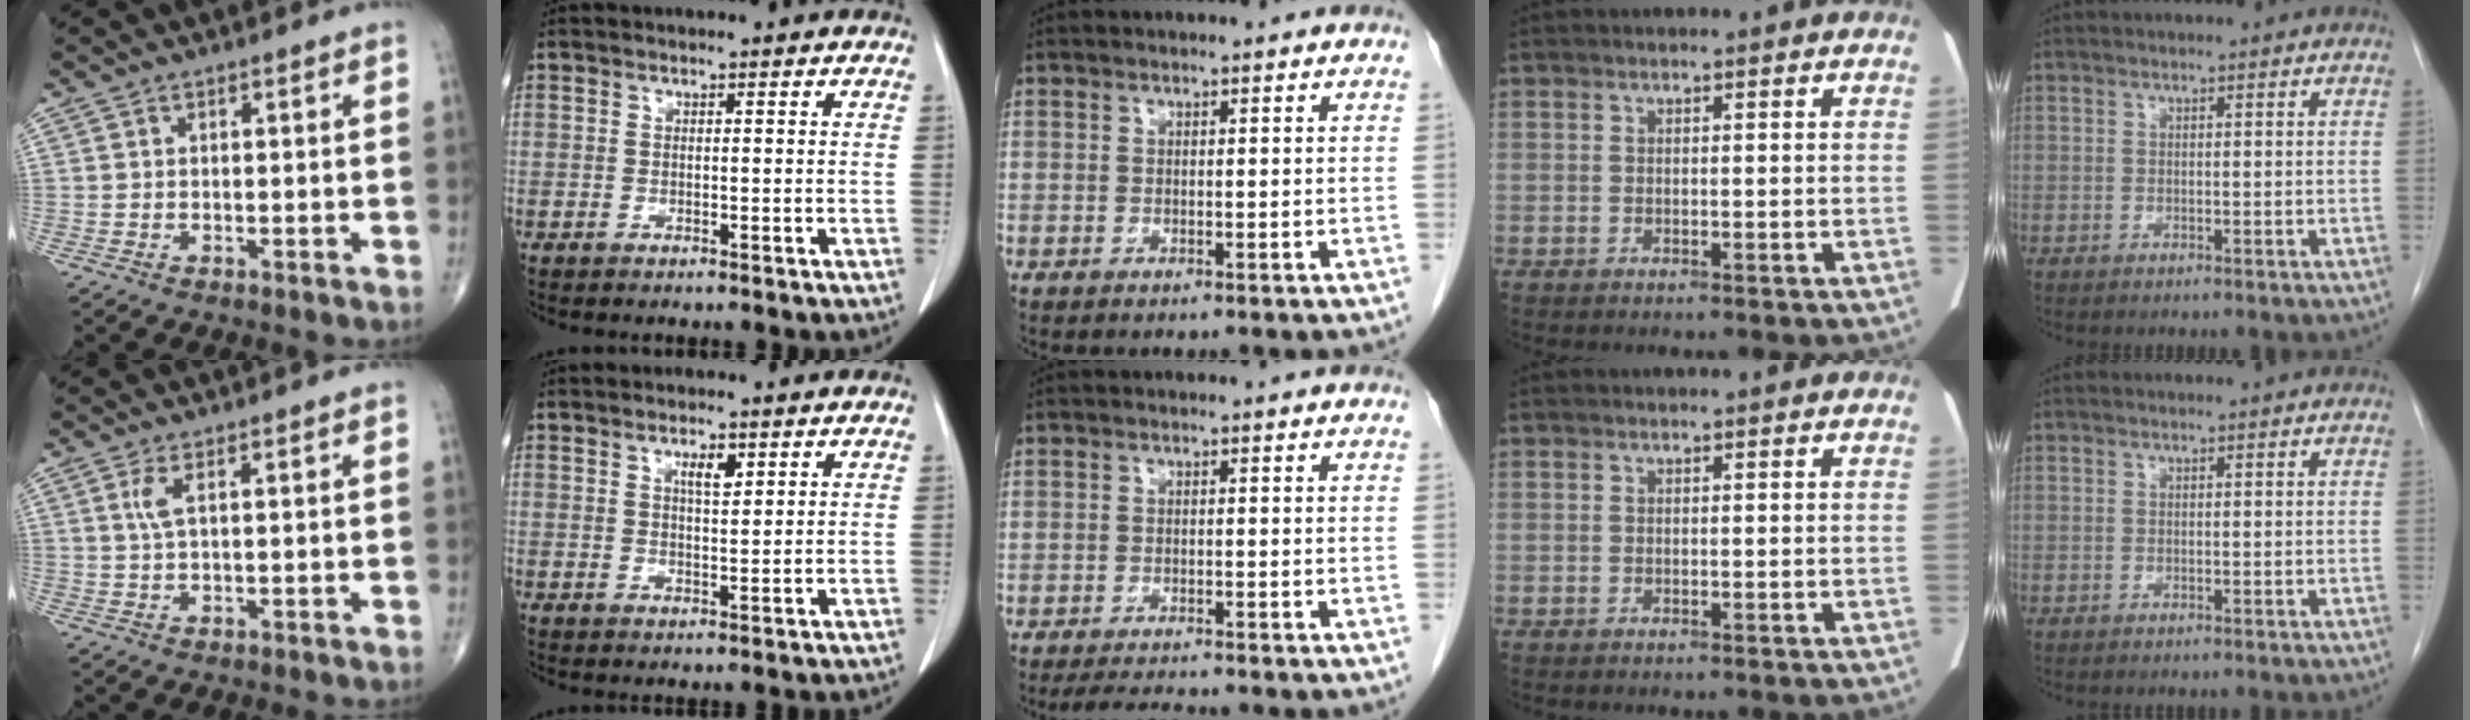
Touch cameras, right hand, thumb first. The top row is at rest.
{"thumb": {"total": 2.4, "force": [0.8, 0.4, 2.2], "torque": [-0.064, 0.004, 0.022]}, "index": {"total": 2.8, "force": [1.4, 0.8, 2.3], "torque": [-0.040, -0.002, 0.025]}, "middle": {"total": 3.0, "force": [-2.9, -0.4, 0.9], "torque": [-0.023, -0.017, -0.048]}}